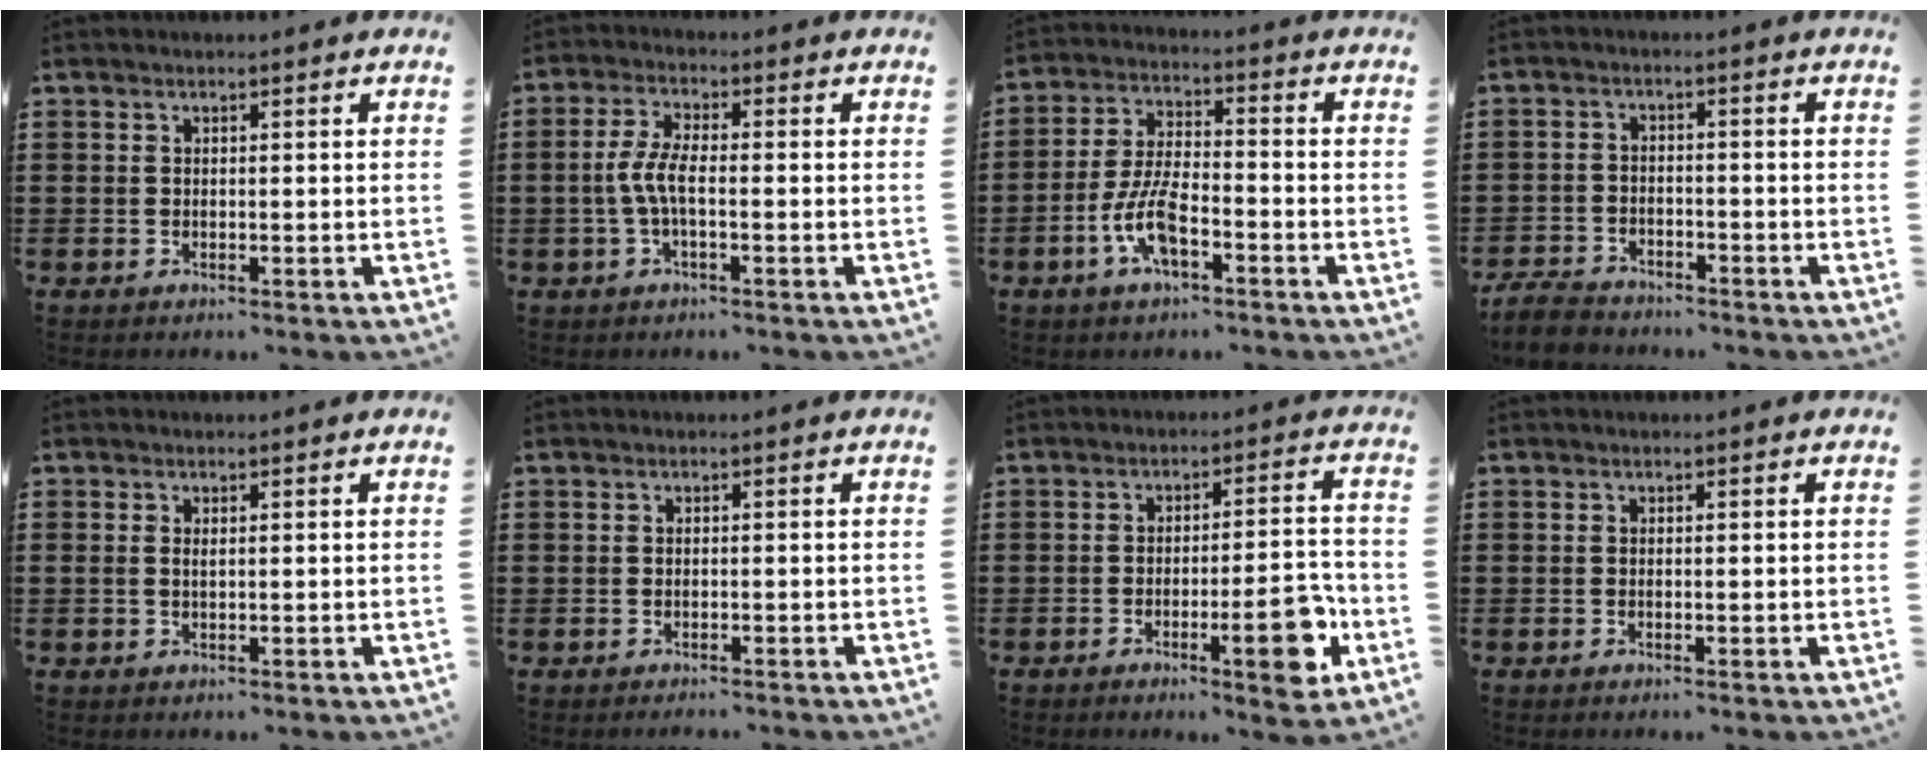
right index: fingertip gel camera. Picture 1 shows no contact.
{"total": 4.6, "force": [-1.0, 1.3, 4.3], "torque": [-0.113, -0.006, -0.031]}
{"total": 8.1, "force": [-3.5, 3.1, 6.6], "torque": [-0.156, -0.005, -0.070]}
{"total": 4.2, "force": [-4.0, 0.9, 0.8], "torque": [-0.029, 0.000, -0.086]}
{"total": 0.8, "force": [0.2, 0.4, 0.7], "torque": [-0.015, 0.003, 0.002]}
{"total": 0.5, "force": [-0.5, 0.2, -0.2], "torque": [0.002, 0.003, -0.011]}
{"total": 9.0, "force": [-3.3, 1.8, 8.1], "torque": [-0.109, -0.005, -0.053]}
{"total": 0.0}